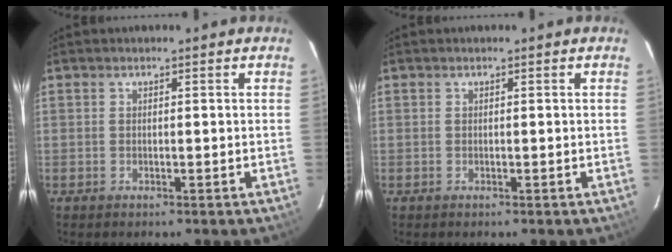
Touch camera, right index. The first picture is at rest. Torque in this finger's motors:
{"motor_torque": [0.00, 0.00, 0.00, 0.00]}